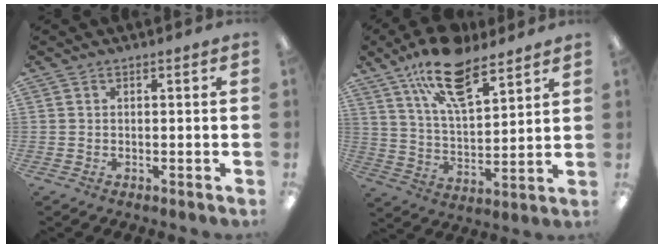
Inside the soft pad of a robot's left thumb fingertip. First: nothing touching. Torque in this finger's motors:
{"motor_torque": [0.23, 0.24, 1.41, -1.37, 0.25]}